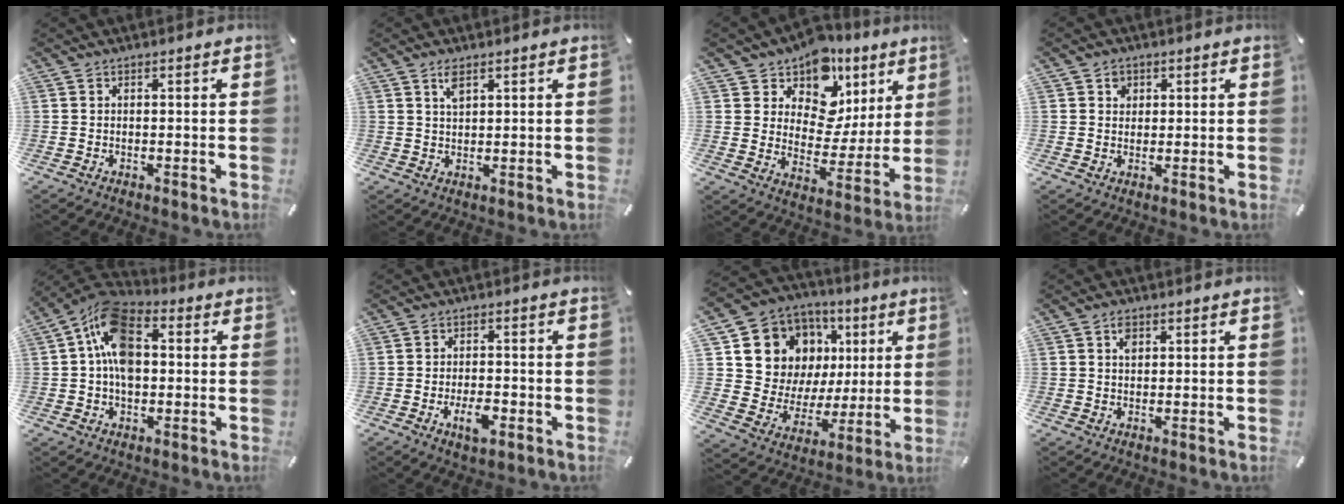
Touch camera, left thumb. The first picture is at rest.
{"total": 2.8, "force": [1.8, 1.0, 1.9], "torque": [-0.043, 0.003, 0.031]}
{"total": 11.9, "force": [7.8, 8.4, 3.5], "torque": [-0.059, -0.073, 0.142]}
{"total": 2.5, "force": [0.8, 2.3, 0.7], "torque": [-0.001, -0.001, 0.010]}
{"total": 13.3, "force": [1.4, 8.8, 9.8], "torque": [-0.197, 0.005, 0.024]}
{"total": 5.4, "force": [-2.2, 2.7, 4.1], "torque": [-0.076, 0.009, -0.039]}
{"total": 12.9, "force": [5.9, 11.1, 2.8], "torque": [-0.063, -0.051, 0.127]}
{"total": 2.2, "force": [1.0, 1.4, 1.4], "torque": [-0.015, -0.004, 0.014]}